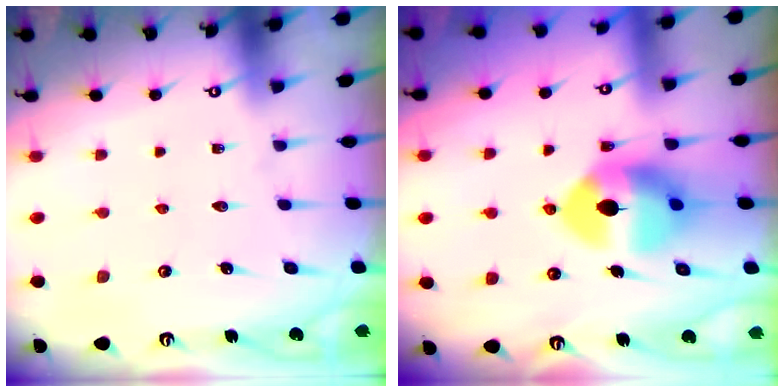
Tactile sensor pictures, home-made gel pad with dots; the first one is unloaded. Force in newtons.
{"total": 10.6, "press": 10.5, "slide": 1.6}